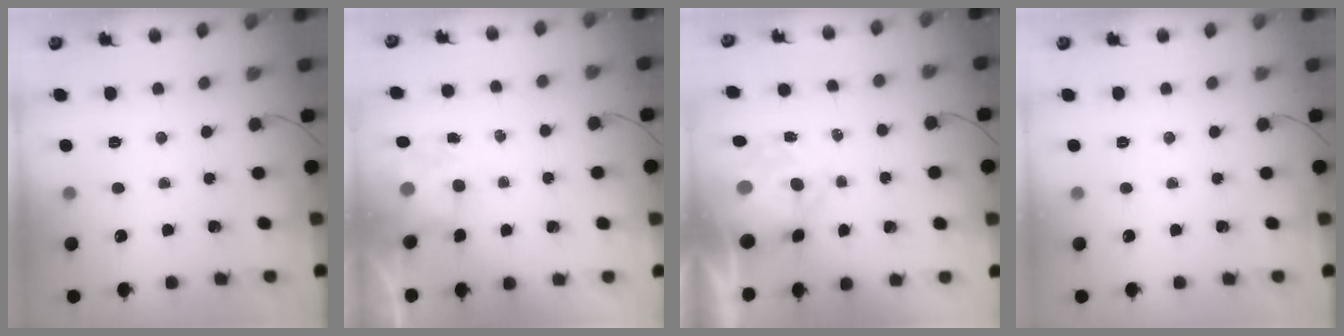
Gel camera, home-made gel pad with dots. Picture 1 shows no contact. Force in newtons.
{"total": 4.4, "press": 4.4, "slide": 0.7}
{"total": 8.9, "press": 8.7, "slide": 1.9}
{"total": 0.0}